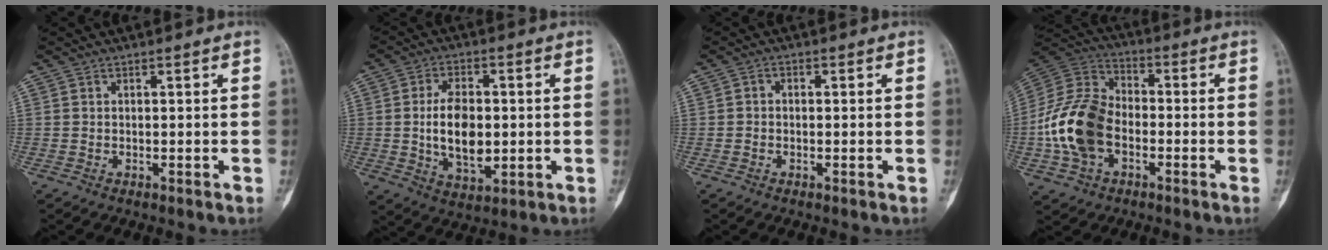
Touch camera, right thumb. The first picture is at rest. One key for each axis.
{"total": 11.0, "fx": -0.2, "fy": 6.4, "fz": 9.0, "tx": -0.138, "ty": -0.006, "tz": 0.002}
{"total": 1.1, "fx": -0.2, "fy": 0.9, "fz": 0.6, "tx": -0.004, "ty": 0.003, "tz": -0.009}
{"total": 16.2, "fx": -3.6, "fy": 11.0, "fz": 11.4, "tx": -0.221, "ty": 0.031, "tz": -0.073}